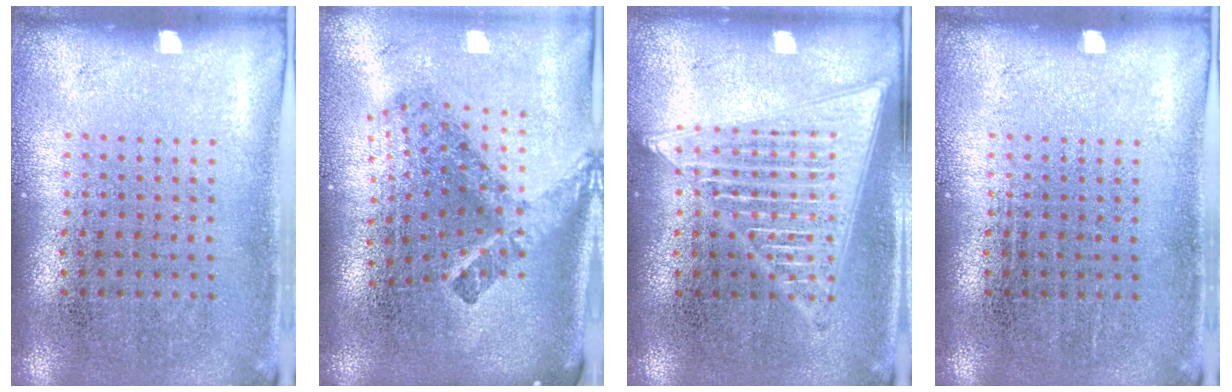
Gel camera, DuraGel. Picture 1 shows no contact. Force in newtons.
{"total": 2.6, "press": 1.6, "slide": 2.0}
{"total": 3.2, "press": 3.2, "slide": 0.4}
{"total": 0.0}